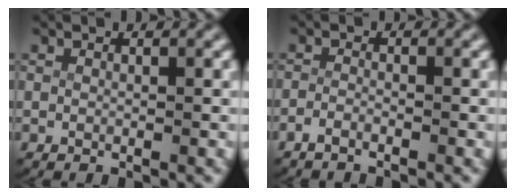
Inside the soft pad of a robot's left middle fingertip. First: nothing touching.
{"total": 1.7, "force": [-1.6, 0.3, 0.3], "torque": [-0.019, -0.010, -0.030]}